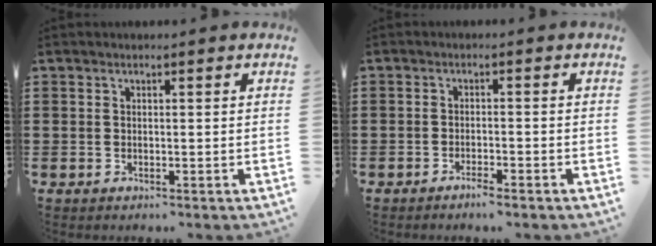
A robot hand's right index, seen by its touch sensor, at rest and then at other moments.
{"total": 1.8, "force": [-1.6, 0.0, 0.8], "torque": [-0.016, -0.003, -0.029]}